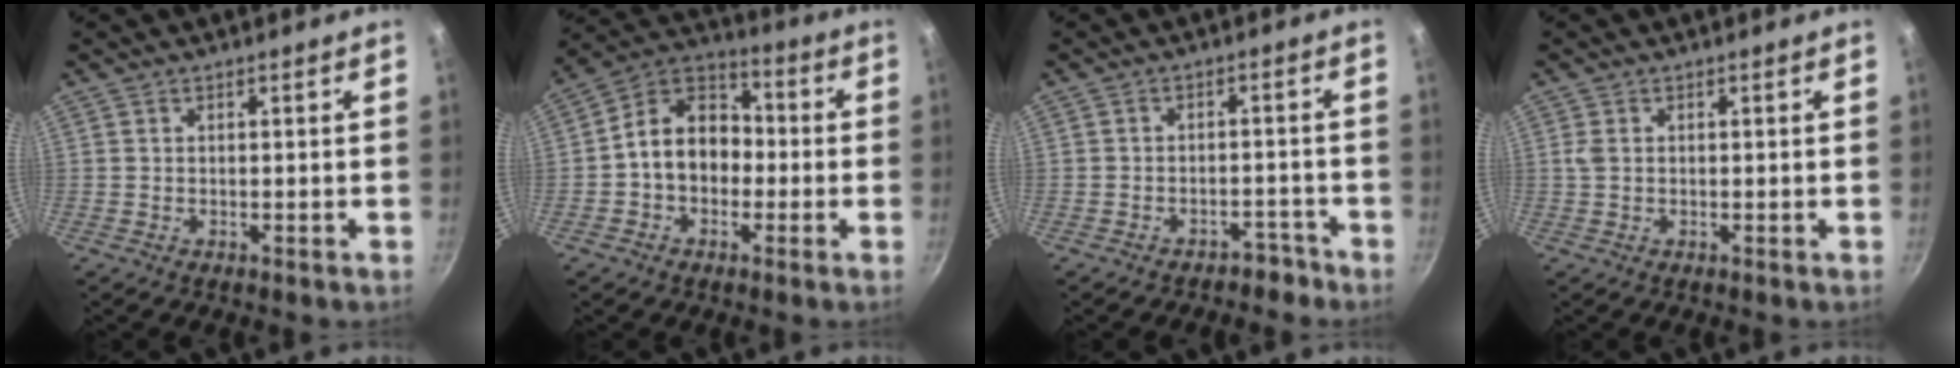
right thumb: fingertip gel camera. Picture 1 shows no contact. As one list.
[{"total": 11.9, "force": [-1.4, 9.2, 7.5], "torque": [-0.077, 0.043, -0.045]}, {"total": 3.7, "force": [-2.9, 2.1, 0.8], "torque": [0.020, 0.046, -0.024]}, {"total": 1.5, "force": [0.2, 1.0, 1.0], "torque": [-0.022, 0.002, 0.005]}]